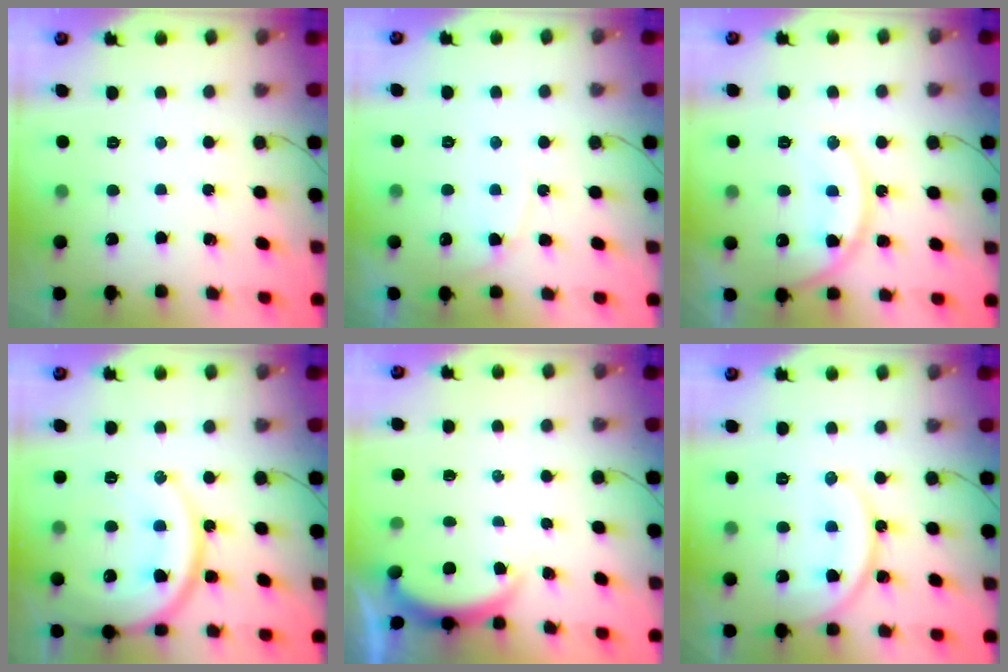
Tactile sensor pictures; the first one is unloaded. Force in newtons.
{"total": 6.8, "press": 6.8, "slide": 0.6}
{"total": 13.6, "press": 13.5, "slide": 1.5}
{"total": 18.3, "press": 17.9, "slide": 3.8}
{"total": 1.7, "press": 1.6, "slide": 0.5}
{"total": 12.5, "press": 12.5, "slide": 1.2}